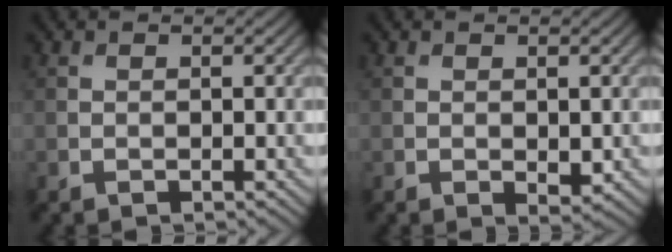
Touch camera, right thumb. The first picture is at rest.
{"total": 1.4, "force": [-0.1, 0.7, 1.2], "torque": [-0.017, -0.008, 0.001]}